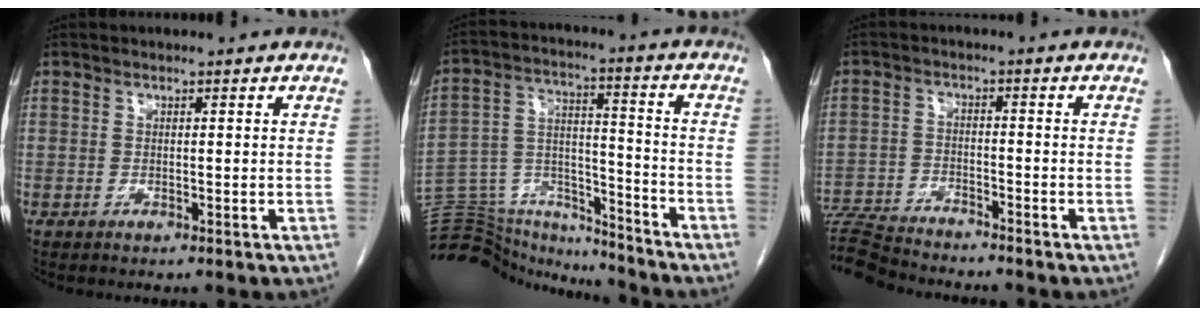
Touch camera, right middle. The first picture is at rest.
{"total": 19.2, "force": [-18.5, 3.7, 3.5], "torque": [-0.089, 0.037, -0.294]}
{"total": 9.3, "force": [-9.1, -0.1, 1.9], "torque": [-0.033, -0.008, -0.163]}